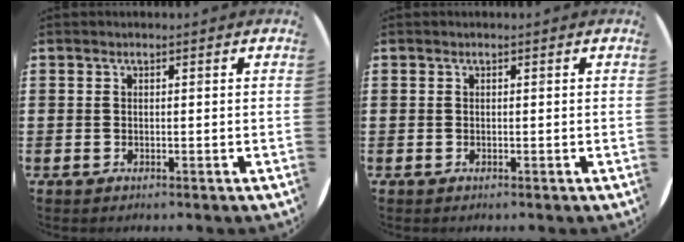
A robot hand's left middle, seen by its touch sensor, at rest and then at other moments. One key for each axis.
{"total": 0.0}